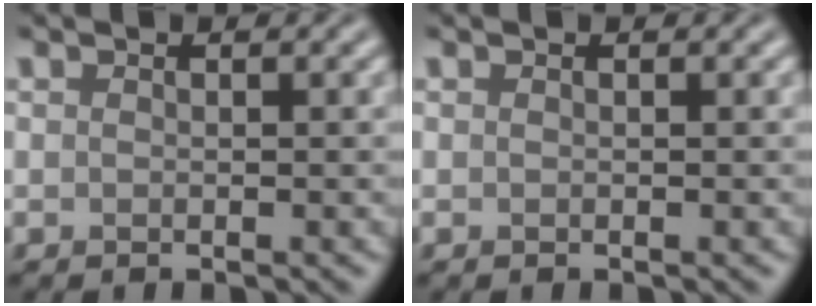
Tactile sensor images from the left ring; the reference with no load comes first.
{"total": 0.0}